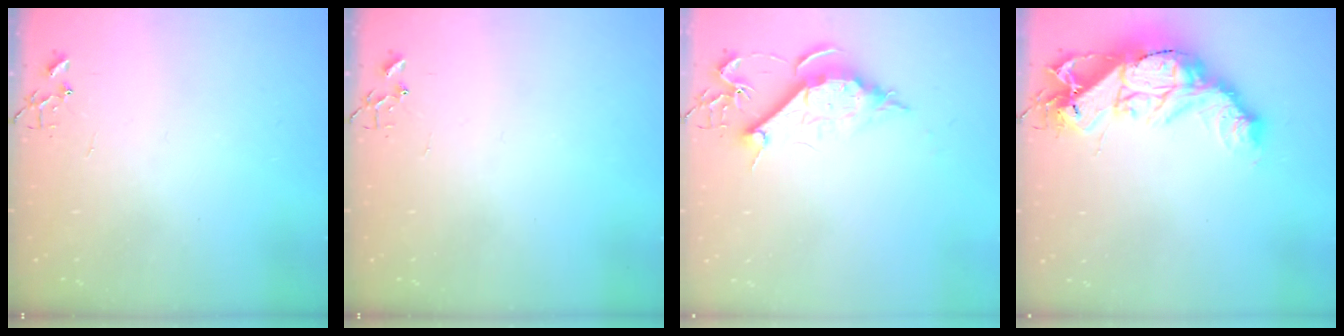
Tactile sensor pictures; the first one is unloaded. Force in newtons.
{"total": 0.0}
{"total": 9.6, "press": 9.6, "slide": 0.8}
{"total": 21.5, "press": 21.4, "slide": 1.7}